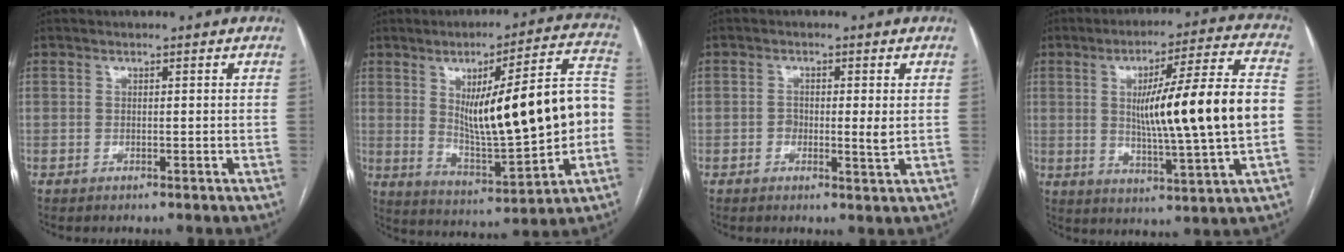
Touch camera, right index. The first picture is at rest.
{"total": 20.1, "force": [0.4, 3.3, 19.8], "torque": [-0.302, 0.020, 0.019]}
{"total": 3.1, "force": [-0.2, 1.1, 2.9], "torque": [-0.043, -0.001, -0.003]}
{"total": 18.2, "force": [0.2, 0.4, 18.2], "torque": [-0.283, 0.007, 0.001]}